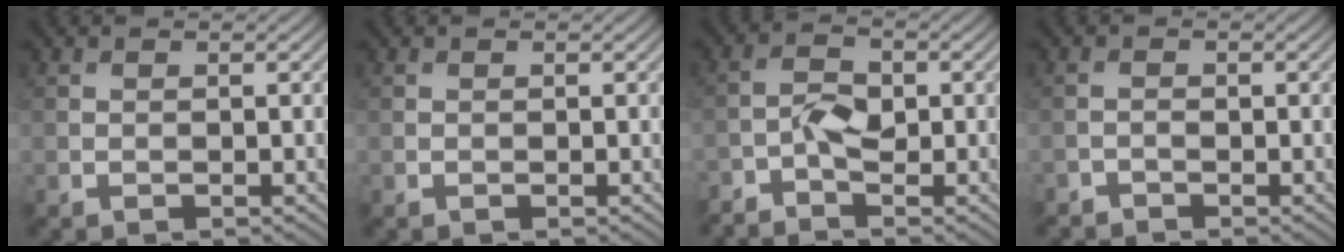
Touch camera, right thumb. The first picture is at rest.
{"total": 0.0}
{"total": 2.9, "force": [-2.0, 1.1, 1.8], "torque": [-0.039, 0.004, -0.049]}
{"total": 1.2, "force": [-1.1, 0.4, 0.1], "torque": [-0.002, 0.000, -0.026]}